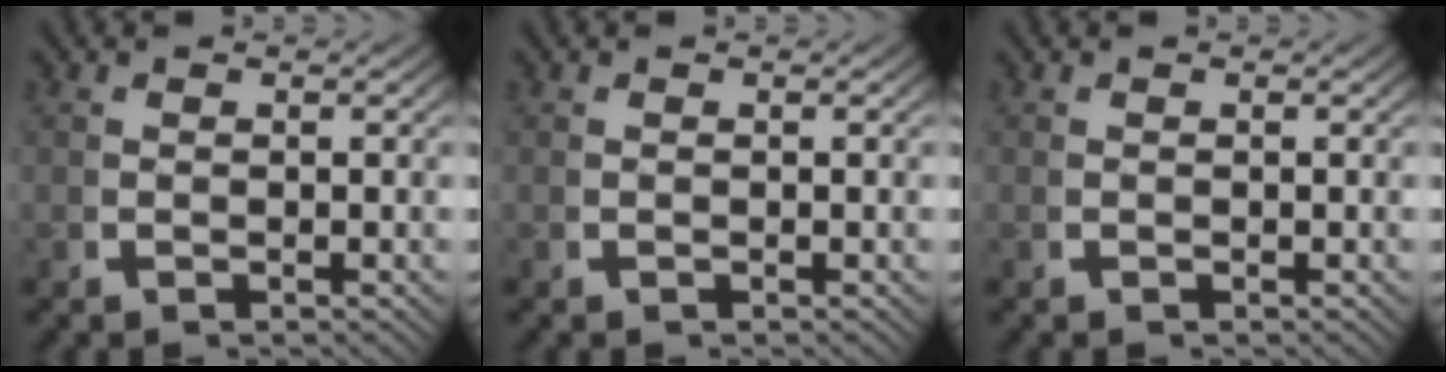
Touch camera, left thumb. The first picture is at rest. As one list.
[{"total": 0.0}, {"total": 0.0}]